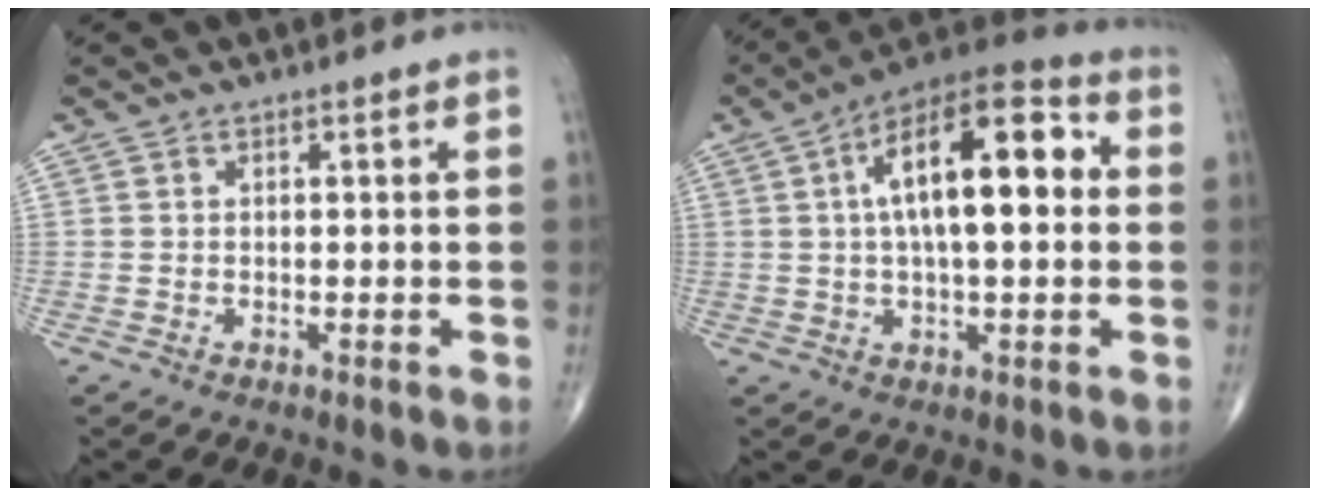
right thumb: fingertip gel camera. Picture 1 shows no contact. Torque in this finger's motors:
{"motor_torque": [0.82, 4.19, 1.70, 0.33, 0.34]}